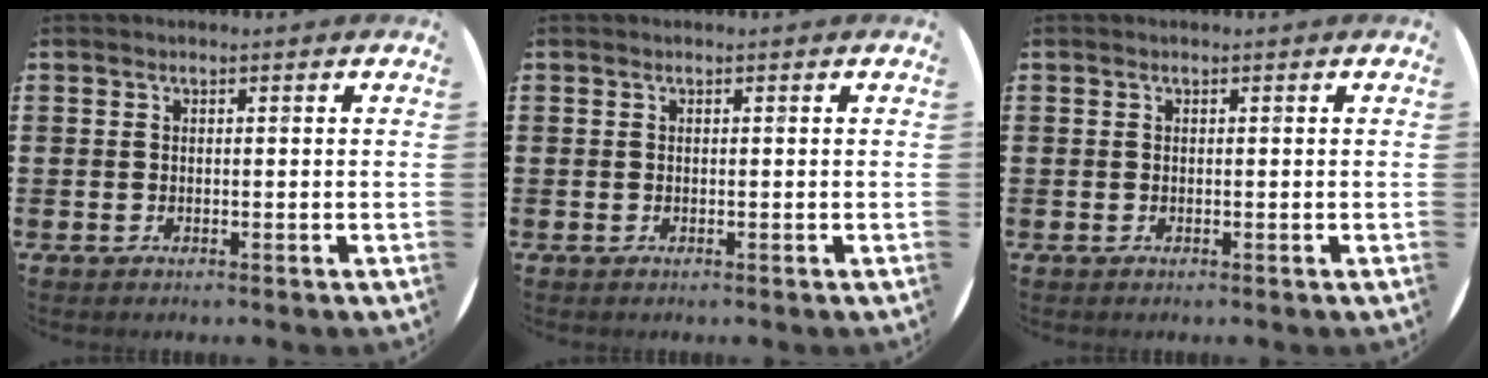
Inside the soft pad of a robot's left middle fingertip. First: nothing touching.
{"total": 0.0}
{"total": 0.0}